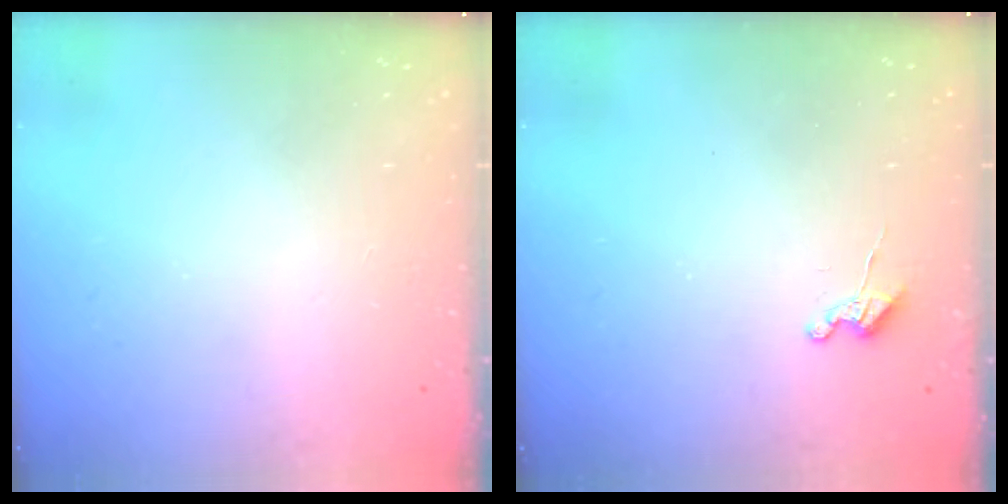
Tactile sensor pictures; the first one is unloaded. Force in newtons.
{"total": 4.2, "press": 4.2, "slide": 0.5}